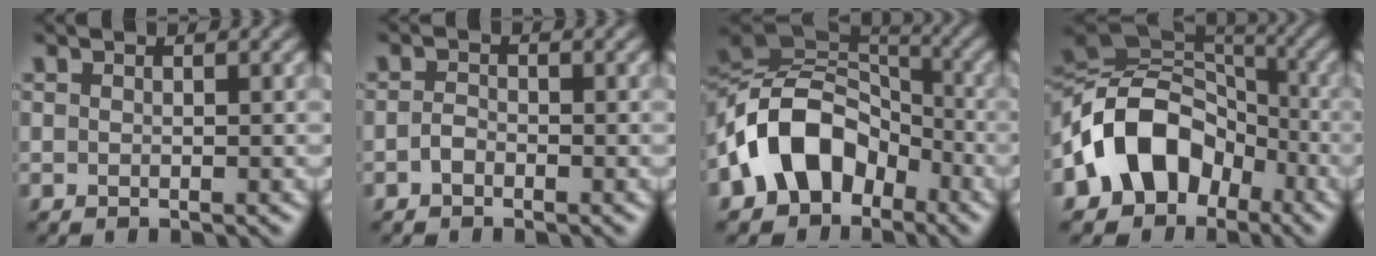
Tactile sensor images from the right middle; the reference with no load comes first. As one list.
[{"total": 1.0, "force": [-0.5, 0.6, 0.6], "torque": [-0.015, 0.002, -0.013]}, {"total": 9.8, "force": [-4.2, 7.0, 5.5], "torque": [-0.085, 0.016, -0.097]}, {"total": 10.9, "force": [-4.5, 8.1, 5.7], "torque": [-0.094, 0.019, -0.104]}]